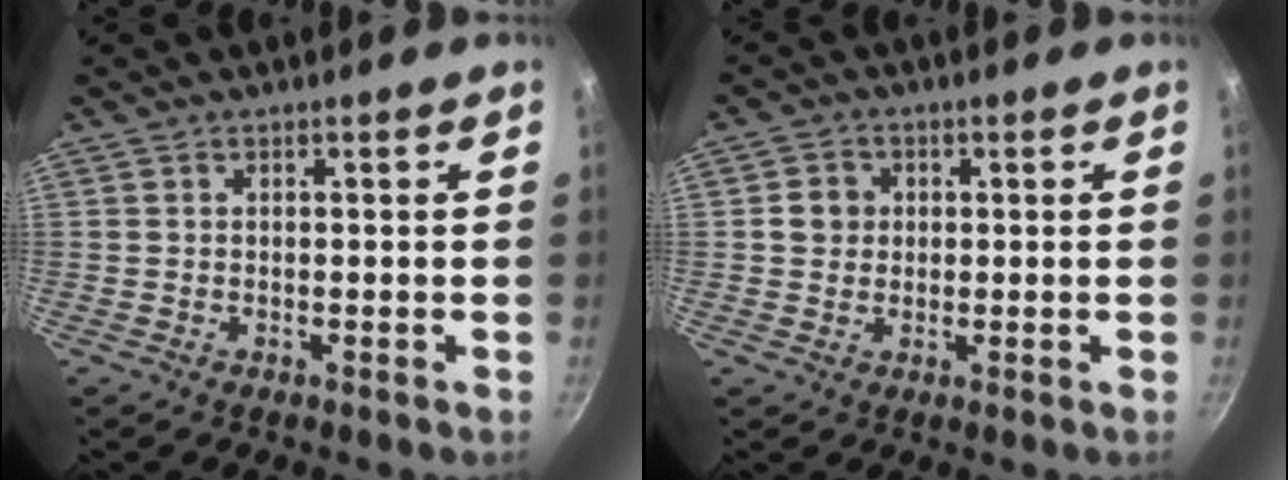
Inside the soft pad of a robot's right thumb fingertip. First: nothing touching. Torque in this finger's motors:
{"motor_torque": [0.45, 0.96, 0.32, -0.28, 0.00]}